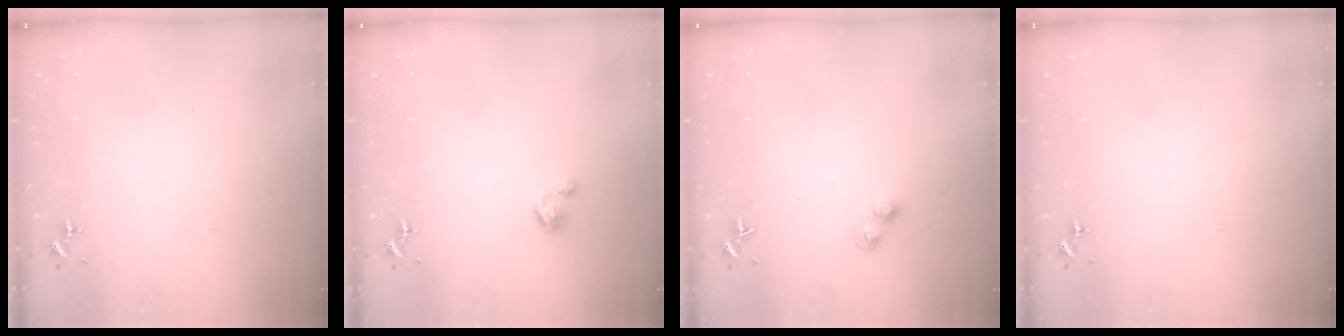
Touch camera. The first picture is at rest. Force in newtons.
{"total": 3.3, "press": 3.3, "slide": 0.3}
{"total": 4.1, "press": 4.1, "slide": 0.6}
{"total": 0.0}